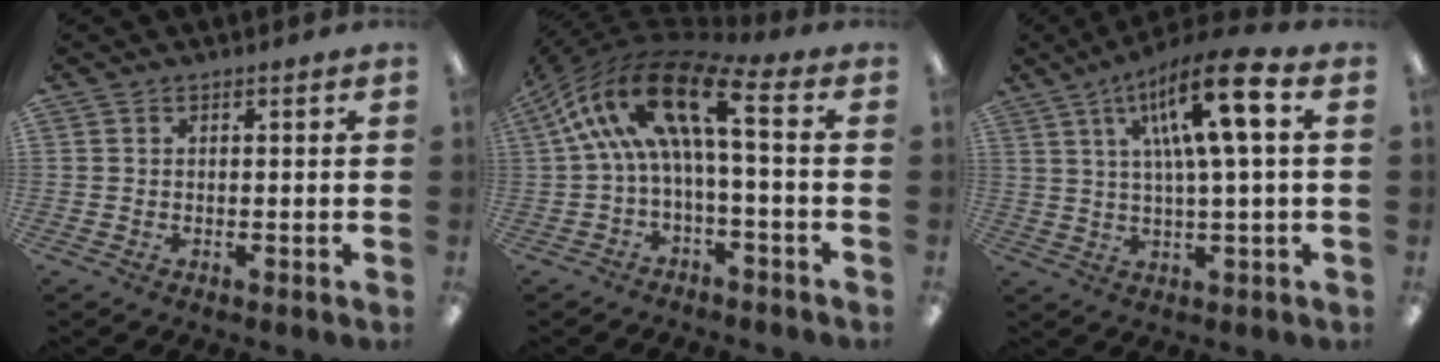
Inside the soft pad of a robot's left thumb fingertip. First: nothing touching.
{"total": 18.6, "force": [2.7, 7.2, 16.9], "torque": [-0.328, 0.002, 0.042]}
{"total": 15.6, "force": [6.2, 3.6, 13.8], "torque": [-0.232, -0.008, 0.095]}